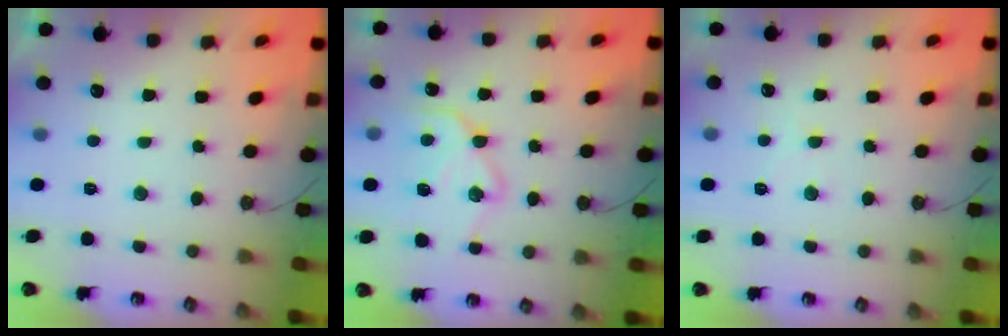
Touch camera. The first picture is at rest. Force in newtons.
{"total": 16.7, "press": 16.6, "slide": 1.3}
{"total": 6.0, "press": 6.0, "slide": 0.9}